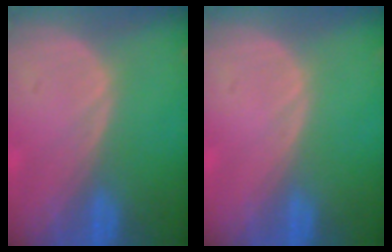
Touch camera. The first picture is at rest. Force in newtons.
{"total": 0.0}